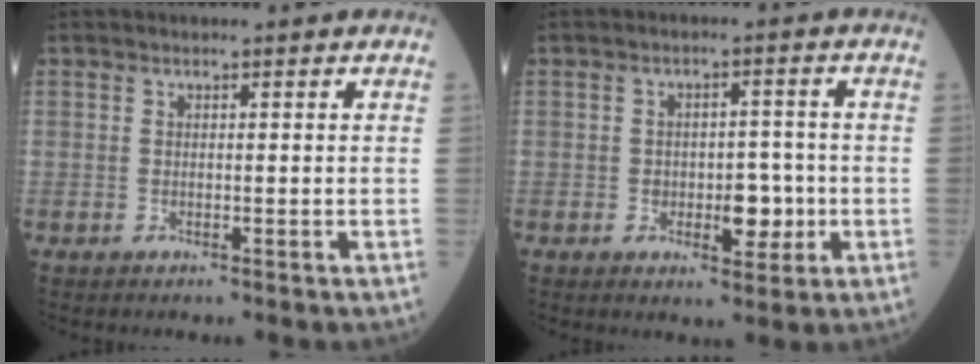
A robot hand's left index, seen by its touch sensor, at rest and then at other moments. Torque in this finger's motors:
{"motor_torque": [0.01, 0.13, 0.08, 0.02]}